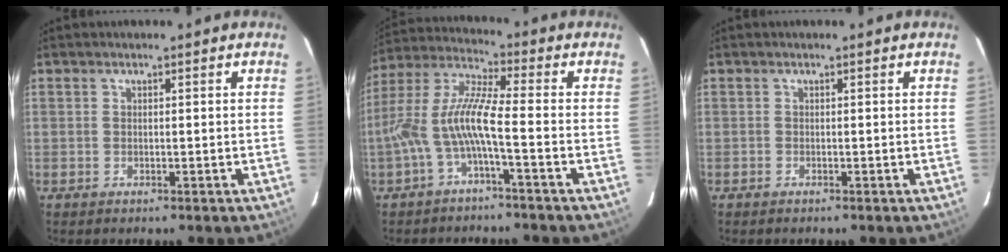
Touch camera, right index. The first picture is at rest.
{"total": 10.3, "force": [-3.6, 0.9, 9.6], "torque": [-0.209, 0.010, -0.069]}
{"total": 0.0}